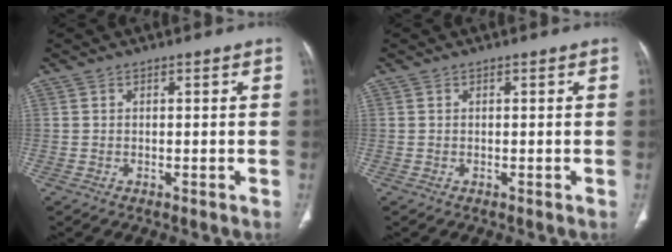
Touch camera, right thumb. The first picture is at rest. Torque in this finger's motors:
{"motor_torque": [0.01, 0.01, 0.00, 0.00, 0.00]}